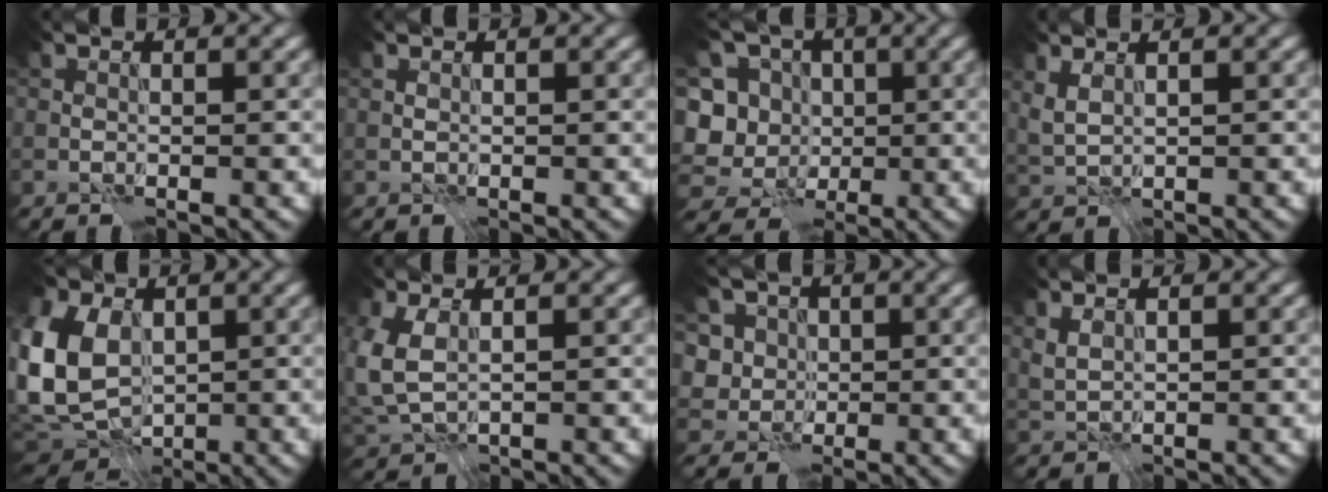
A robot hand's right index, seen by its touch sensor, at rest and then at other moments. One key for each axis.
{"total": 0.0}
{"total": 12.8, "fx": -1.0, "fy": 11.8, "fz": 4.8, "tx": -0.143, "ty": 0.017, "tz": -0.030}
{"total": 2.0, "fx": 1.1, "fy": 0.9, "fz": 1.4, "tx": -0.034, "ty": 0.001, "tz": 0.031}
{"total": 11.3, "fx": 0.1, "fy": 8.1, "fz": 7.9, "tx": -0.177, "ty": -0.015, "tz": -0.003}
{"total": 4.9, "fx": 0.8, "fy": 2.9, "fz": 3.8, "tx": -0.101, "ty": -0.002, "tz": 0.017}
{"total": 6.7, "fx": 2.5, "fy": 5.7, "fz": 2.6, "tx": -0.053, "ty": 0.016, "tz": 0.022}
{"total": 1.6, "fx": 1.0, "fy": 0.6, "fz": 1.1, "tx": -0.026, "ty": 0.001, "tz": 0.028}